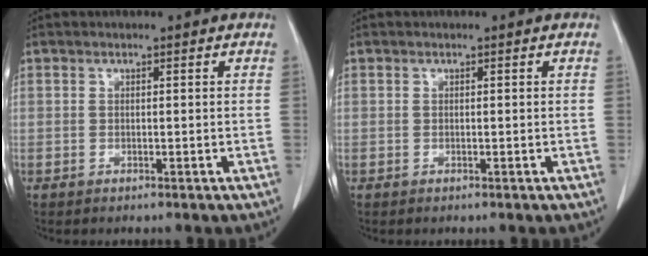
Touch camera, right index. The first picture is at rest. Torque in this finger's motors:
{"motor_torque": [-0.02, 0.02, 0.00, 0.00]}